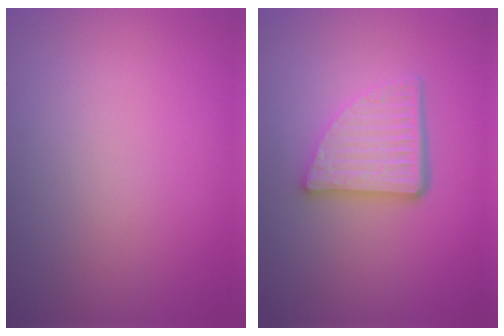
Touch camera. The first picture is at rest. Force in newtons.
{"total": 4.8, "press": 3.4, "slide": 3.3}